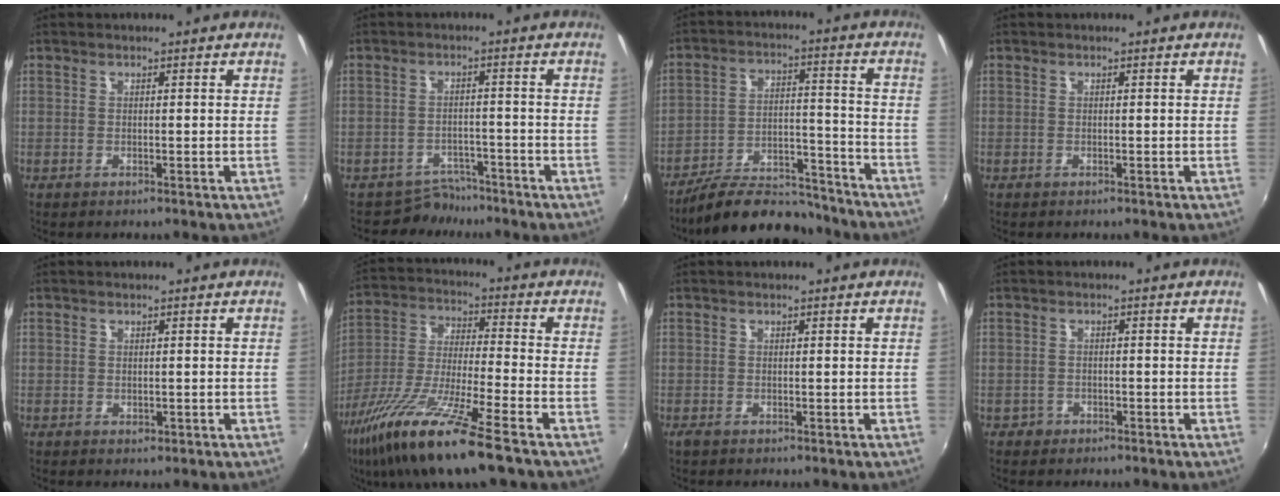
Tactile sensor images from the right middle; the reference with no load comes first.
{"total": 4.3, "force": [-3.8, 2.0, -0.7], "torque": [0.008, 0.013, -0.060]}
{"total": 17.4, "force": [-15.4, 4.9, 6.5], "torque": [-0.125, 0.010, -0.224]}
{"total": 0.0}
{"total": 0.6, "force": [-0.1, 0.6, 0.2], "torque": [0.000, -0.003, -0.002]}
{"total": 18.2, "force": [-11.8, 1.6, 13.8], "torque": [-0.281, -0.041, -0.221]}
{"total": 0.6, "force": [-0.3, 0.3, 0.4], "torque": [-0.008, -0.003, -0.007]}
{"total": 1.7, "force": [-1.1, 1.2, 0.3], "torque": [-0.012, -0.002, -0.019]}